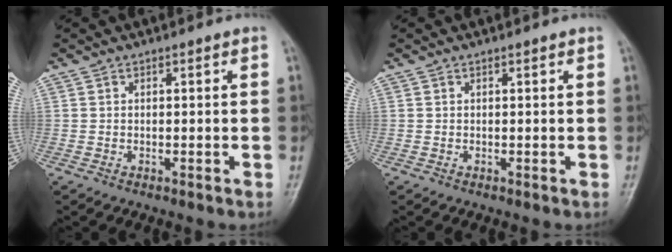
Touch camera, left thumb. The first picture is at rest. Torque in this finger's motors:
{"motor_torque": [-0.02, 0.00, -0.09, -0.04, 0.00]}